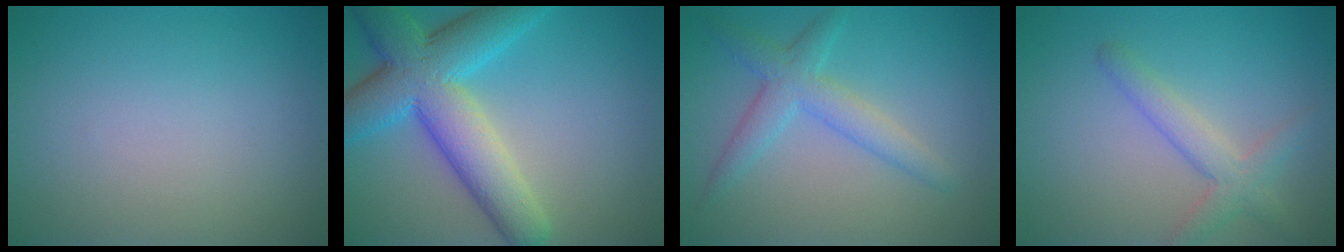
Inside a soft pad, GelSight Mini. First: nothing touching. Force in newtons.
{"total": 9.6, "press": 9.6, "slide": 0.1}
{"total": 3.5, "press": 3.5, "slide": 0.1}
{"total": 2.9, "press": 2.9, "slide": 0.2}